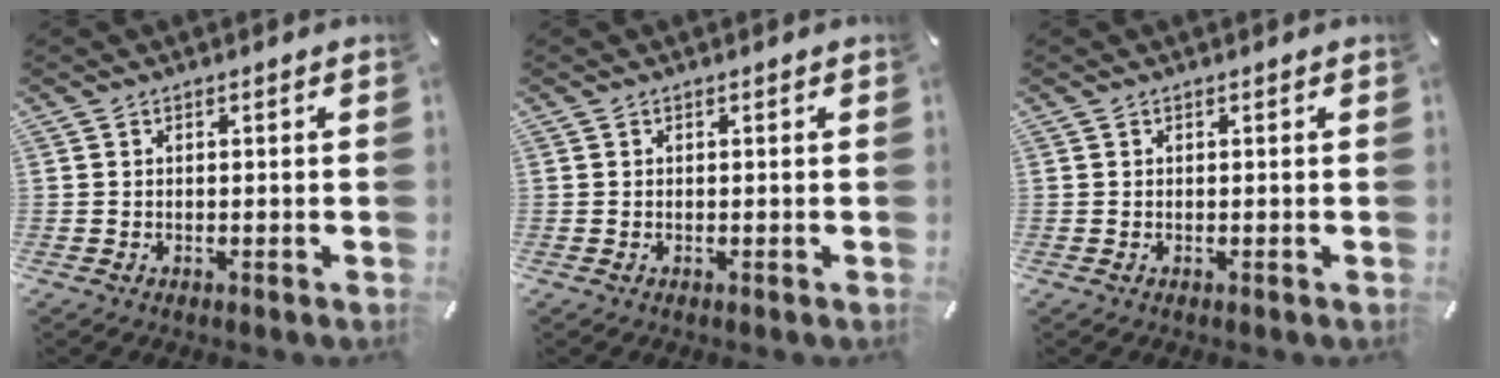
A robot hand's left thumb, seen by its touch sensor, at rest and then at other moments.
{"total": 0.0}
{"total": 0.0}